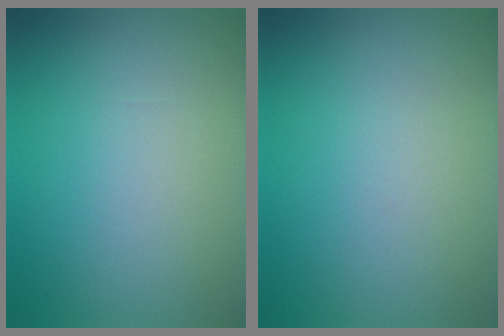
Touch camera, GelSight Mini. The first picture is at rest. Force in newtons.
{"total": 0.0}